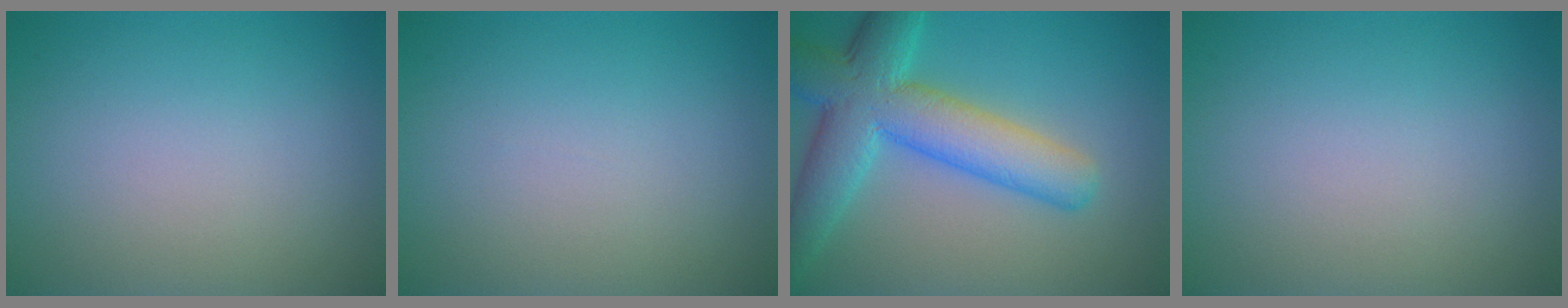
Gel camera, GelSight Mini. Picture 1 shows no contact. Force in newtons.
{"total": 0.0}
{"total": 7.0, "press": 7.0, "slide": 0.6}
{"total": 0.0}